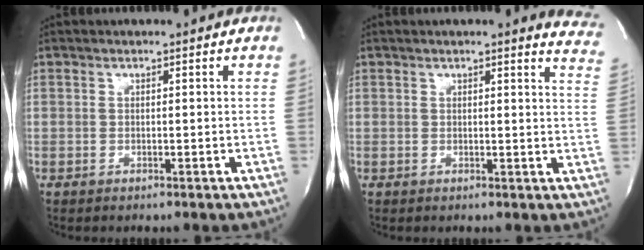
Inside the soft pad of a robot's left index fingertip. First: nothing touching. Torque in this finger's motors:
{"motor_torque": [0.39, -0.48, -0.04, 0.01]}